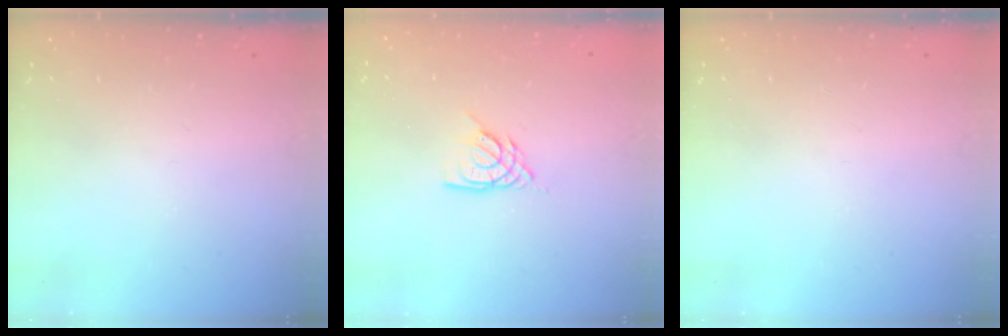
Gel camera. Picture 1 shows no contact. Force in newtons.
{"total": 6.0, "press": 6.0, "slide": 0.6}
{"total": 0.0}